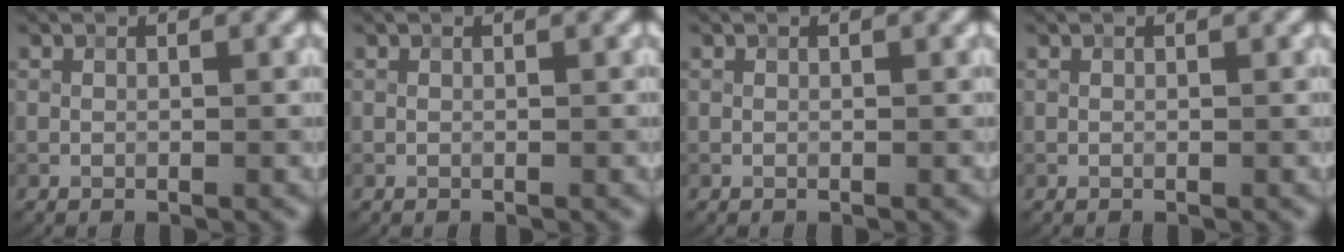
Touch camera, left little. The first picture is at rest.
{"total": 0.0}
{"total": 0.0}
{"total": 0.0}